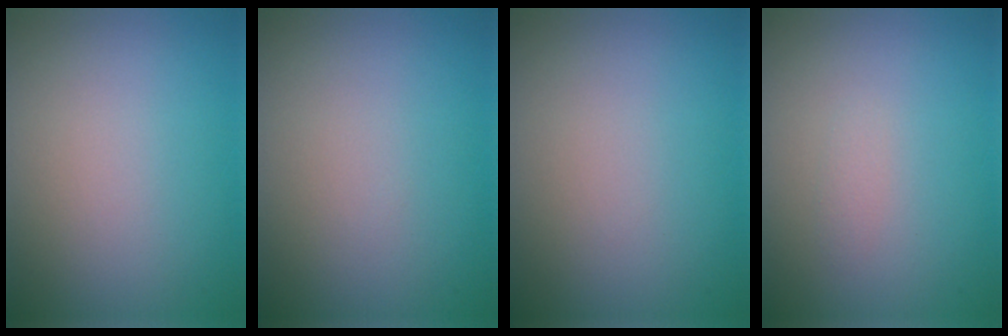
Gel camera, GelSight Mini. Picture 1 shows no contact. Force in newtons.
{"total": 0.0}
{"total": 0.0}
{"total": 0.6, "press": 0.6, "slide": 0.0}